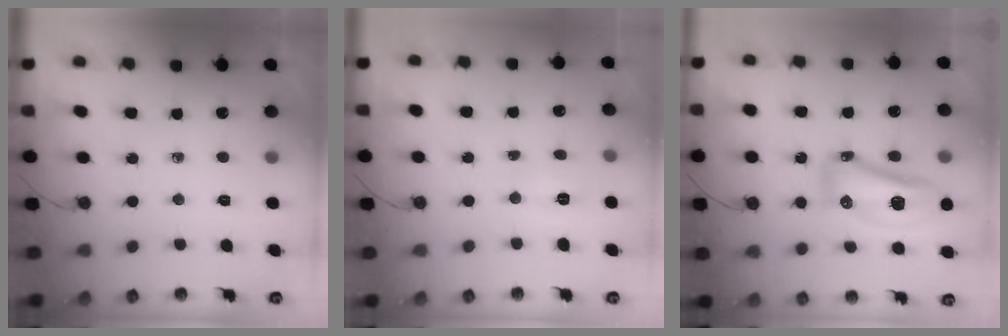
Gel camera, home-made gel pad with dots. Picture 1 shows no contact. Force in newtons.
{"total": 3.9, "press": 3.8, "slide": 0.5}
{"total": 22.3, "press": 17.1, "slide": 14.3}